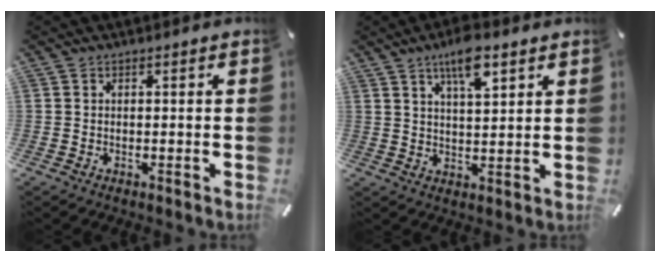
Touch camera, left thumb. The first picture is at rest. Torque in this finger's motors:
{"motor_torque": [1.57, 1.51, 0.95, -1.11, 0.37]}